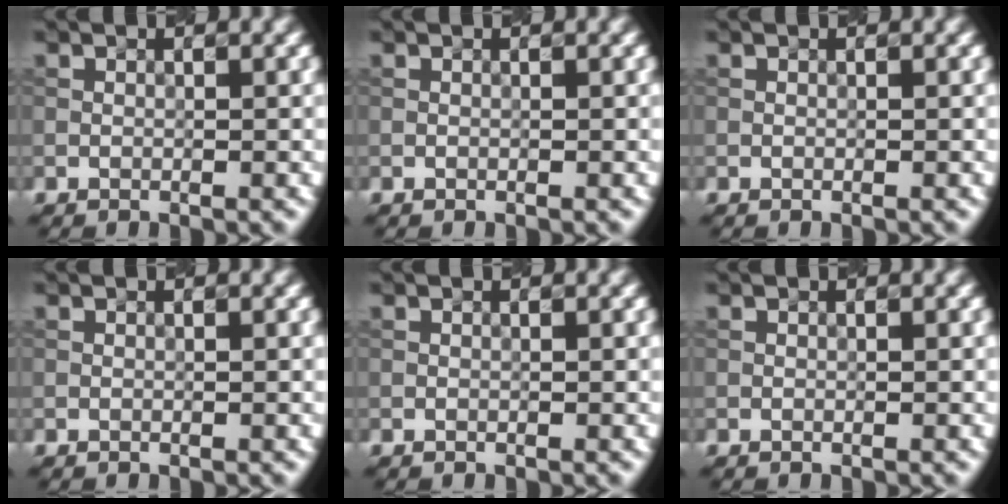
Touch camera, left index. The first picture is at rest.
{"total": 0.0}
{"total": 0.0}
{"total": 0.0}
{"total": 0.0}
{"total": 0.0}